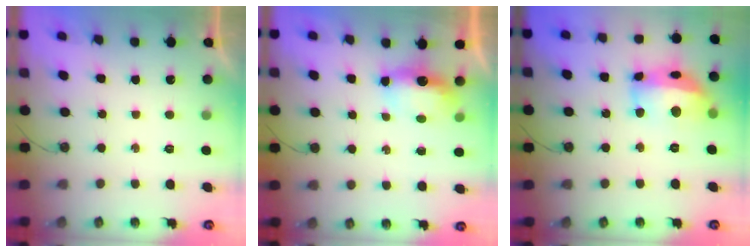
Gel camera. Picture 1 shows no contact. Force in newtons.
{"total": 6.1, "press": 6.0, "slide": 0.6}
{"total": 17.0, "press": 16.9, "slide": 1.9}